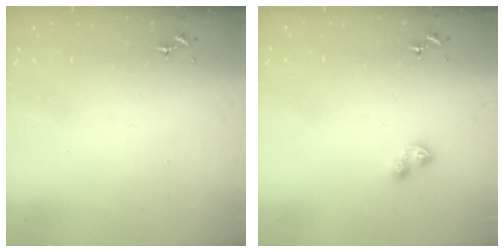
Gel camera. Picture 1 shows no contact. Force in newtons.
{"total": 5.0, "press": 5.0, "slide": 0.5}